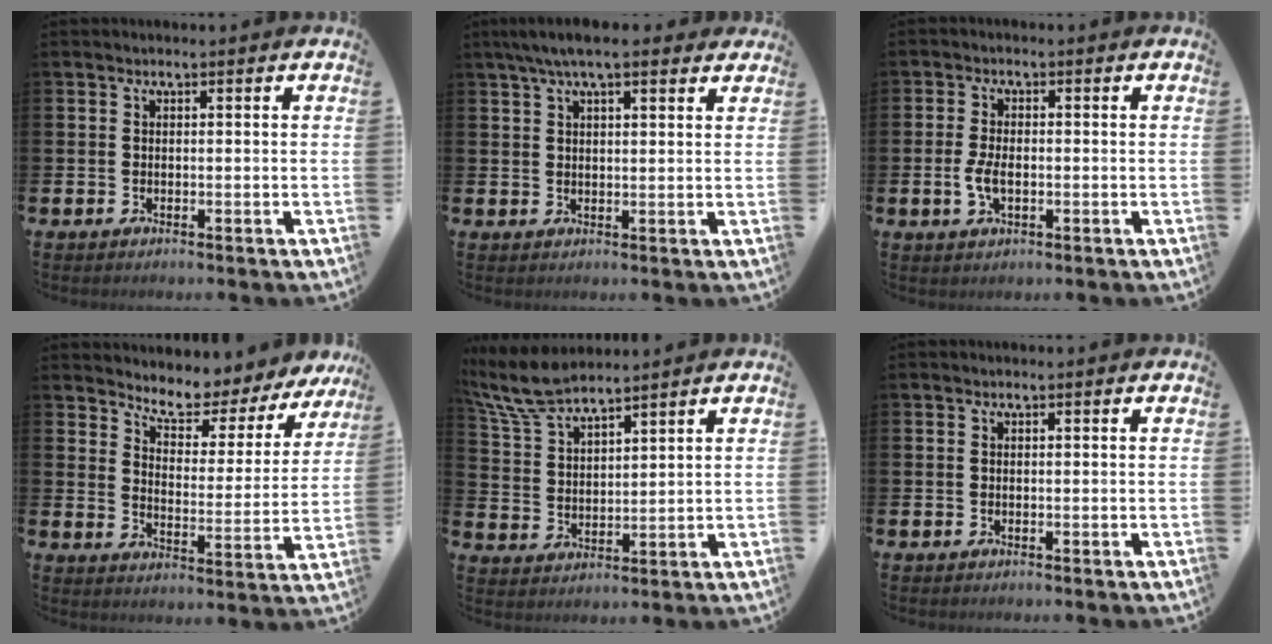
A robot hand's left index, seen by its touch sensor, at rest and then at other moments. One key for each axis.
{"total": 5.8, "fx": 4.6, "fy": 1.4, "fz": 3.2, "tx": -0.065, "ty": -0.005, "tz": 0.081}
{"total": 3.4, "fx": -0.5, "fy": 1.8, "fz": 2.8, "tx": -0.057, "ty": 0.002, "tz": -0.012}
{"total": 6.9, "fx": 6.6, "fy": 1.8, "fz": 1.3, "tx": -0.056, "ty": -0.051, "tz": 0.111}
{"total": 7.6, "fx": 7.0, "fy": 1.3, "fz": 2.6, "tx": -0.073, "ty": -0.024, "tz": 0.129}
{"total": 0.0}